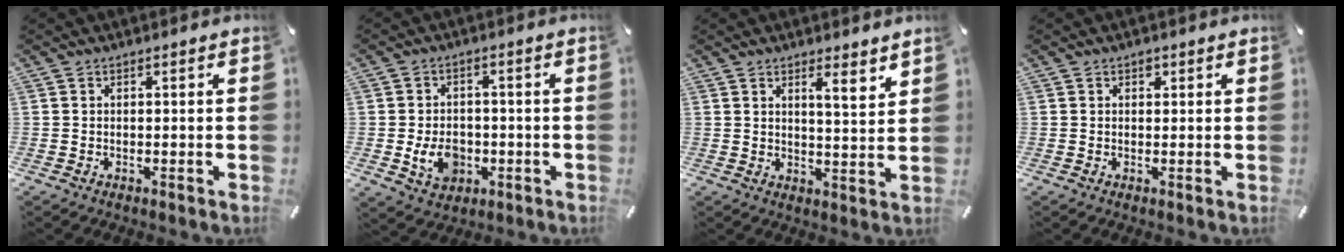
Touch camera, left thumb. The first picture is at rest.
{"total": 7.8, "force": [-1.9, 6.0, 4.5], "torque": [-0.085, 0.003, -0.035]}
{"total": 4.8, "force": [3.5, 0.6, 3.3], "torque": [-0.049, -0.028, 0.053]}
{"total": 1.0, "force": [0.5, 0.9, 0.3], "torque": [-0.007, 0.003, 0.009]}